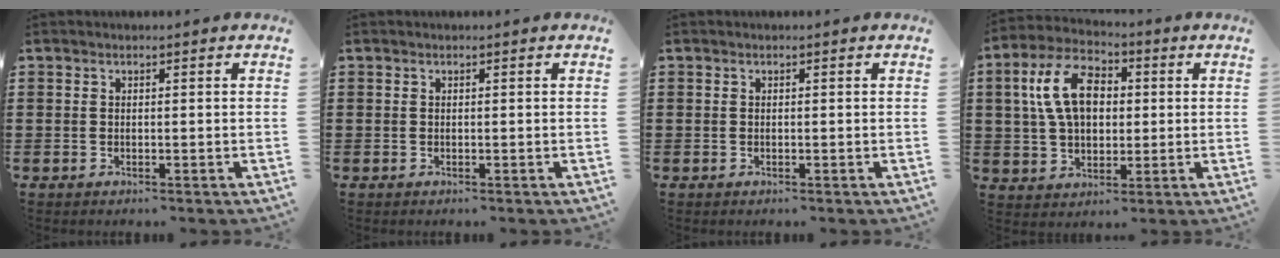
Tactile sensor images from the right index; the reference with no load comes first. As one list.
[{"total": 0.0}, {"total": 0.0}, {"total": 11.1, "force": [1.8, 6.8, 8.6], "torque": [-0.185, 0.014, 0.028]}]